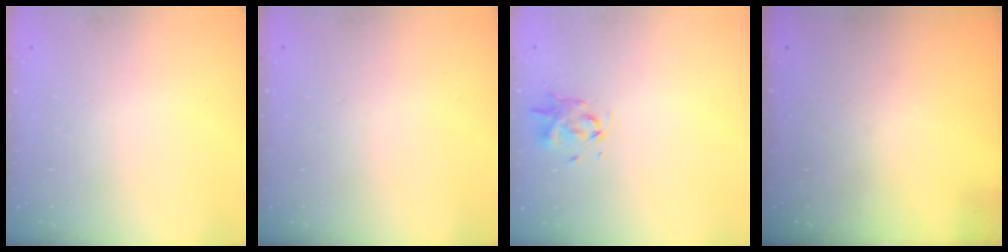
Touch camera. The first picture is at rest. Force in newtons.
{"total": 0.0}
{"total": 3.3, "press": 3.3, "slide": 0.5}
{"total": 0.0}